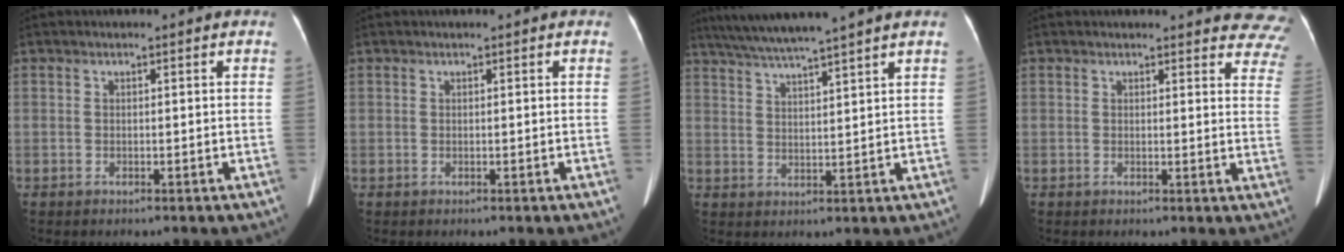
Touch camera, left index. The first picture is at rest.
{"total": 0.0}
{"total": 10.4, "force": [8.8, -1.8, 5.2], "torque": [-0.090, 0.019, 0.138]}
{"total": 14.2, "force": [13.4, 3.2, 3.4], "torque": [0.003, -0.048, 0.115]}